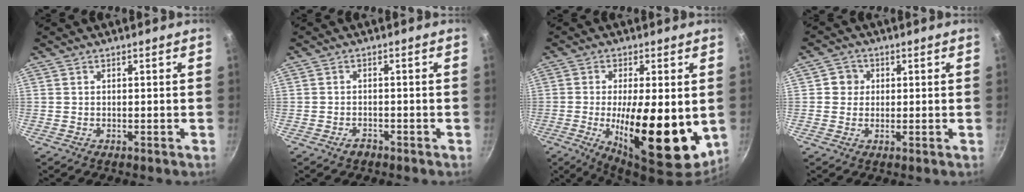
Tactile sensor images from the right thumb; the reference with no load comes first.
{"total": 1.9, "force": [-1.3, 1.1, 0.8], "torque": [-0.009, 0.015, -0.021]}
{"total": 17.8, "force": [-2.2, 6.1, 16.5], "torque": [-0.241, -0.010, -0.028]}
{"total": 3.4, "force": [0.5, 3.3, 0.7], "torque": [0.015, 0.003, 0.000]}